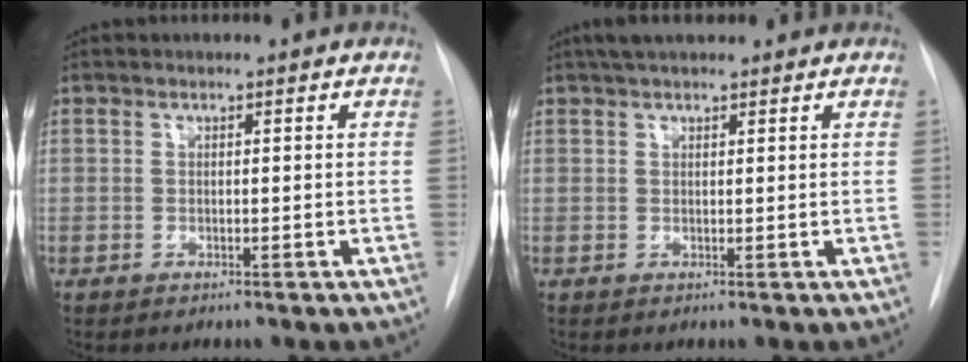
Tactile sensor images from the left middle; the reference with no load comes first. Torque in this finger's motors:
{"motor_torque": [0.32, -0.29, -0.01, 0.01]}